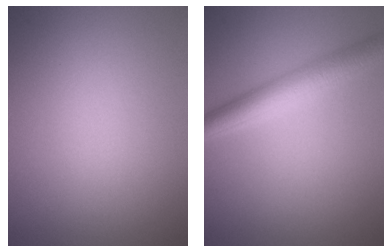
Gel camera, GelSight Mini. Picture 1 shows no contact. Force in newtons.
{"total": 4.4, "press": 4.4, "slide": 0.1}